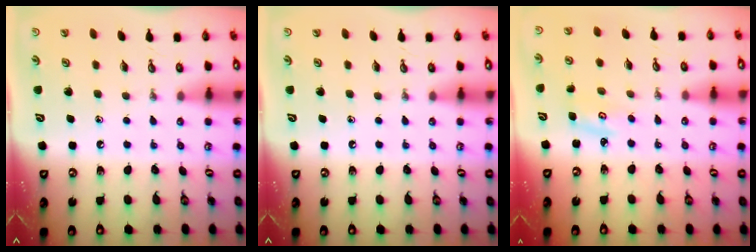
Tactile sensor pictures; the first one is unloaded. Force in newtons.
{"total": 0.0}
{"total": 2.9, "press": 2.9, "slide": 0.3}